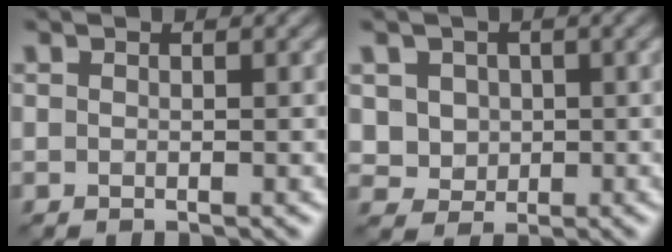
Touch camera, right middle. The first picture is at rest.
{"total": 4.1, "force": [1.0, 3.5, 1.8], "torque": [-0.048, 0.003, 0.023]}